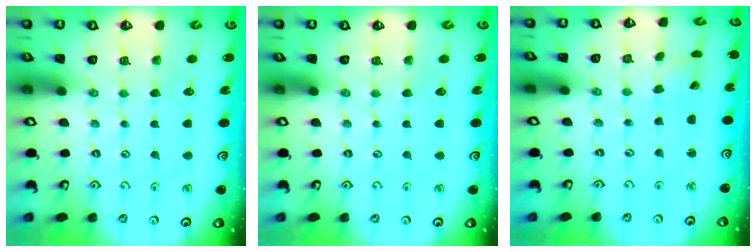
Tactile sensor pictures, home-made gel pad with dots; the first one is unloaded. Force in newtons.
{"total": 0.0}
{"total": 1.7, "press": 1.7, "slide": 0.1}